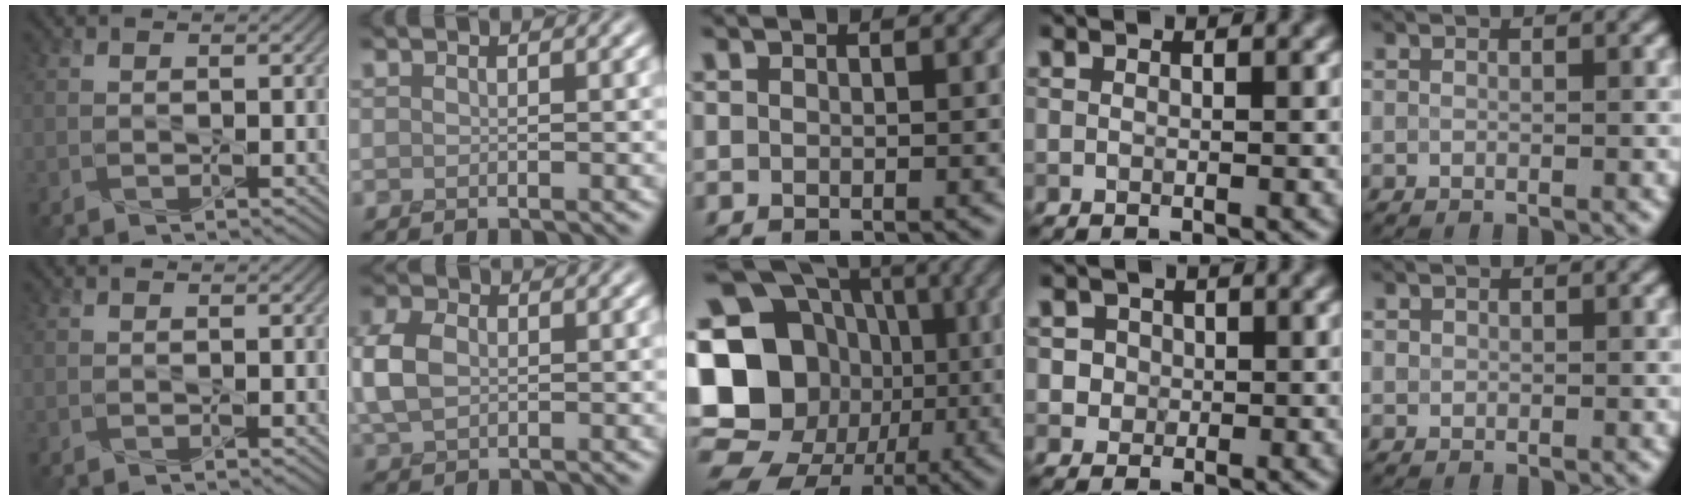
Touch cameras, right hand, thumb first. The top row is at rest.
{"index": {"total": 3.9, "force": [0.0, 2.7, 2.8], "torque": [-0.075, 0.006, -0.002]}, "middle": {"total": 23.1, "force": [-2.1, 20.7, 10.2], "torque": [-0.212, 0.027, -0.077]}, "ring": {"total": 2.0, "force": [0.5, 1.9, 0.4], "torque": [0.012, 0.004, 0.014]}, "little": {"total": 0.5, "force": [0.2, 0.5, 0.1], "torque": [0.004, -0.002, 0.003]}}